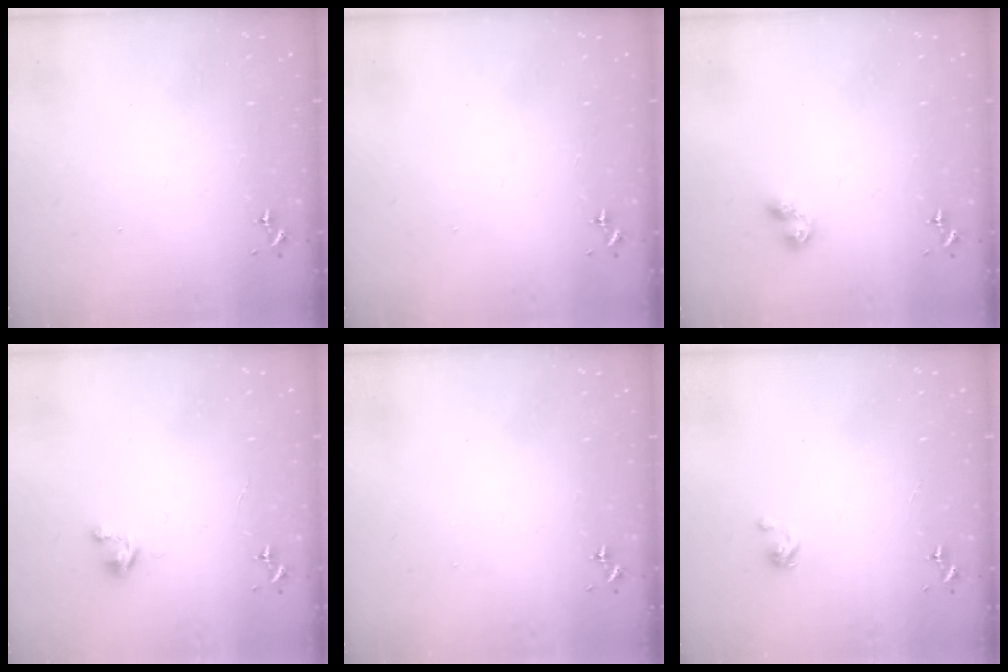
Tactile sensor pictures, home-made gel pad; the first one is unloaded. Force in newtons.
{"total": 0.0}
{"total": 4.3, "press": 4.3, "slide": 0.4}
{"total": 2.8, "press": 2.8, "slide": 0.3}
{"total": 0.0}
{"total": 2.9, "press": 2.9, "slide": 0.2}